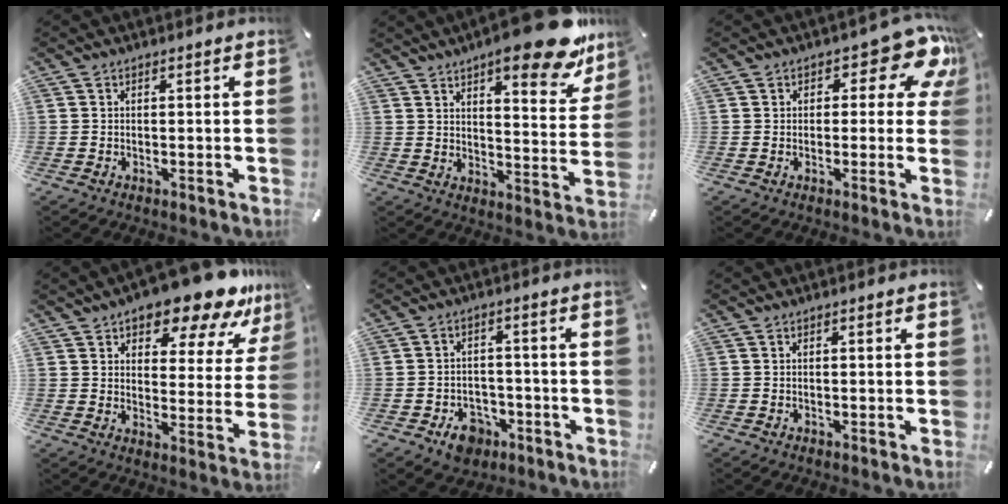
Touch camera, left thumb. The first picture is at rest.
{"total": 17.2, "force": [12.5, 5.2, 10.6], "torque": [-0.134, -0.090, 0.201]}
{"total": 10.3, "force": [5.2, 5.1, 7.2], "torque": [-0.083, -0.029, 0.087]}
{"total": 16.1, "force": [13.0, 5.8, 7.7], "torque": [-0.108, -0.093, 0.218]}
{"total": 7.0, "force": [-3.8, 5.1, 3.0], "torque": [-0.054, 0.019, -0.069]}
{"total": 0.0}